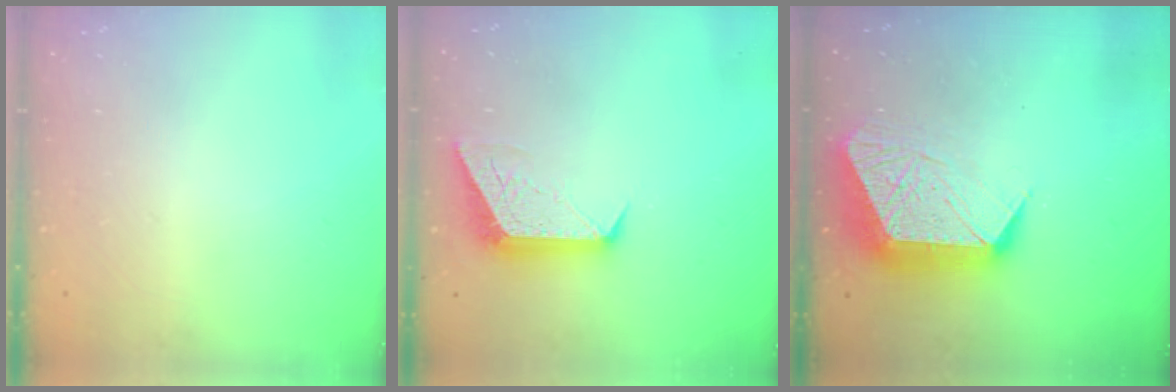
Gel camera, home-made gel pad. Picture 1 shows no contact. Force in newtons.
{"total": 9.8, "press": 9.8, "slide": 0.7}
{"total": 15.5, "press": 15.5, "slide": 1.1}